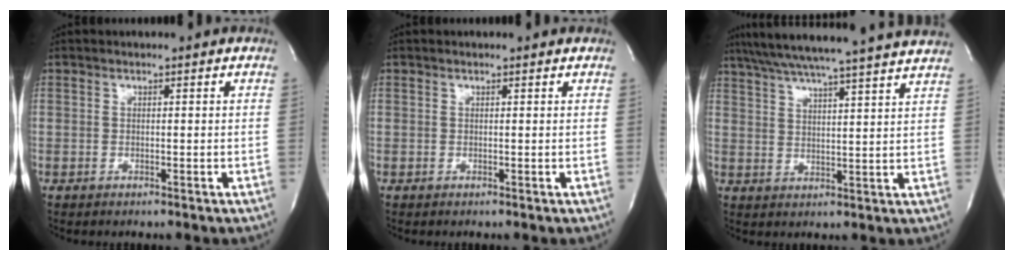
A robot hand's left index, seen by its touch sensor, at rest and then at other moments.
{"total": 0.6, "force": [0.6, 0.2, 0.0], "torque": [-0.010, 0.005, 0.005]}
{"total": 22.9, "force": [20.7, -0.6, 9.8], "torque": [-0.171, -0.002, 0.279]}